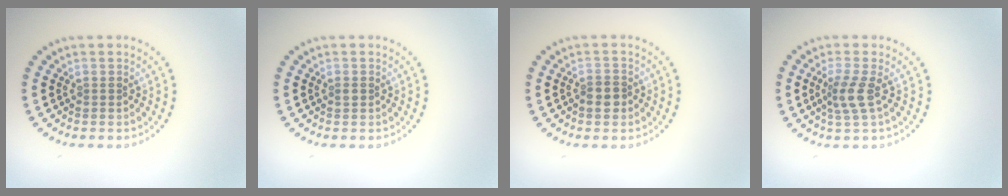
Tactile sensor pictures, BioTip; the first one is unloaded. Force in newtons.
{"total": 0.6, "press": 0.6, "slide": 0.1}
{"total": 1.9, "press": 1.7, "slide": 0.8}
{"total": 2.5, "press": 1.9, "slide": 1.6}